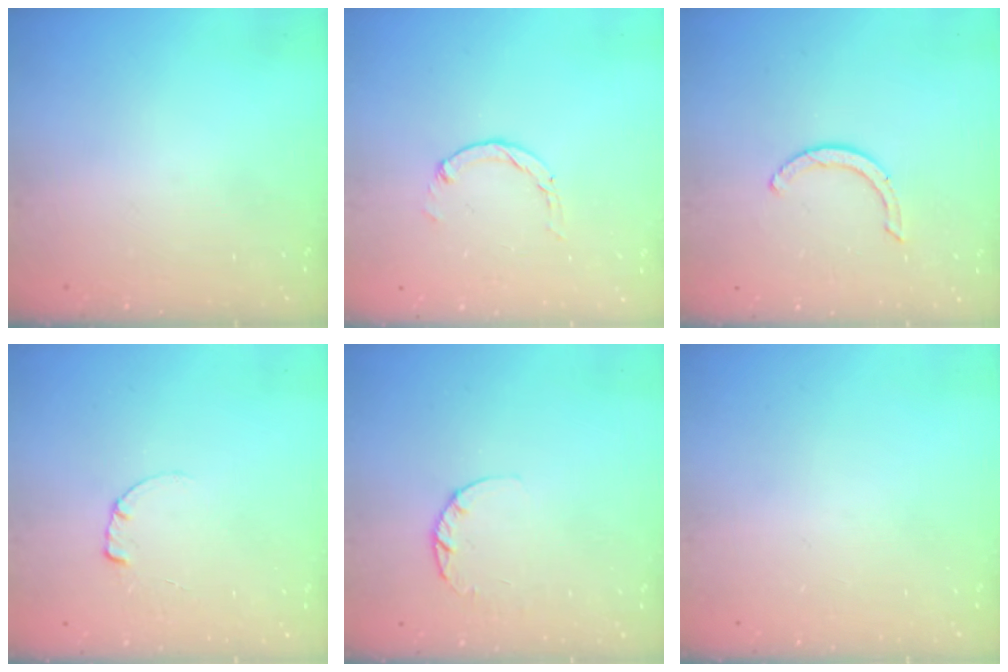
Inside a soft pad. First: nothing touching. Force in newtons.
{"total": 1.1, "press": 1.1, "slide": 0.2}
{"total": 3.1, "press": 3.1, "slide": 0.1}
{"total": 0.6, "press": 0.6, "slide": 0.1}
{"total": 2.6, "press": 2.5, "slide": 0.4}
{"total": 0.0}